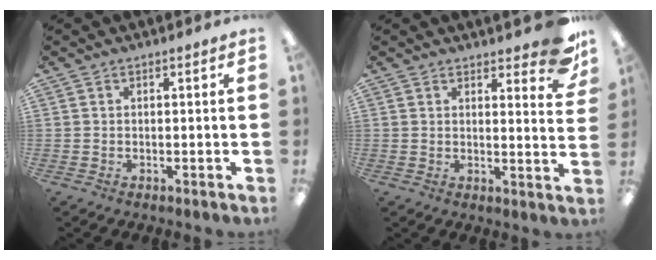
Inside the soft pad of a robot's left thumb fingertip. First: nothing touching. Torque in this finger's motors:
{"motor_torque": [1.01, 0.33, 0.55, -0.56, 0.02]}